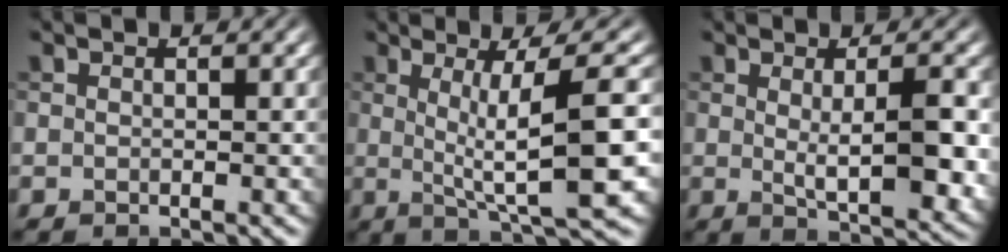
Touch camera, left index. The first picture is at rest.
{"total": 9.0, "force": [0.7, 1.6, 8.9], "torque": [-0.124, 0.008, 0.015]}
{"total": 6.4, "force": [0.2, 1.8, 6.1], "torque": [-0.088, -0.012, 0.011]}